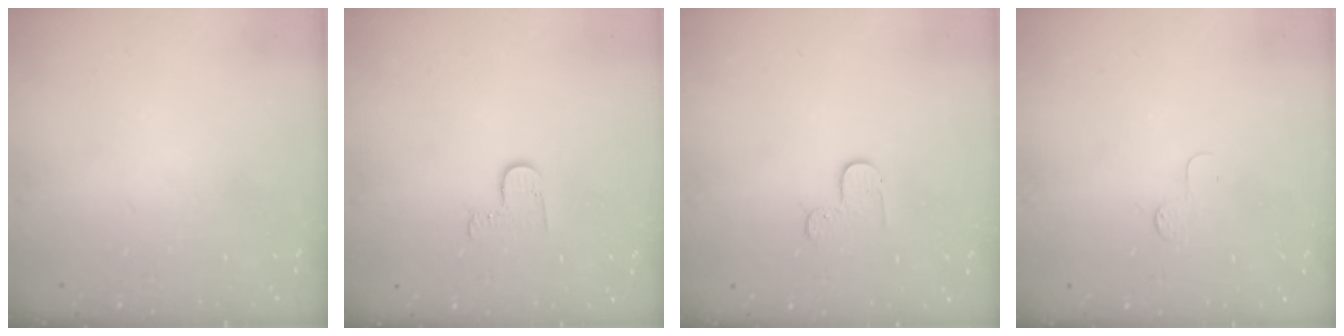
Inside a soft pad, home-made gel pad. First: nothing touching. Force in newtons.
{"total": 3.3, "press": 3.3, "slide": 0.4}
{"total": 4.2, "press": 4.1, "slide": 0.5}
{"total": 4.2, "press": 4.2, "slide": 0.4}